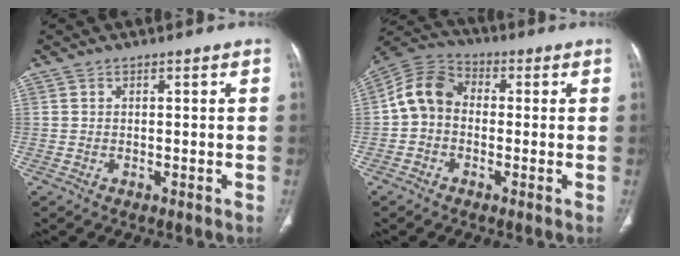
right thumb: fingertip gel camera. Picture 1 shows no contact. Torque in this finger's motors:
{"motor_torque": [0.20, 0.22, 0.49, -0.41, 0.11]}